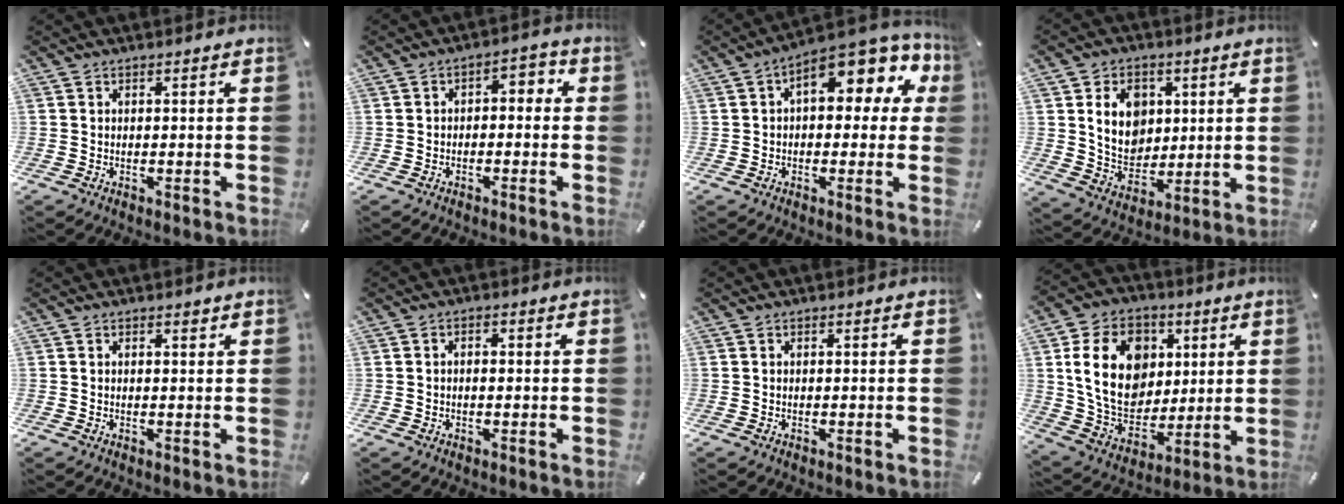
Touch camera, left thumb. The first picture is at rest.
{"total": 3.2, "force": [-2.1, 1.8, 1.6], "torque": [-0.031, 0.020, -0.044]}
{"total": 12.4, "force": [5.2, 6.2, 9.4], "torque": [-0.123, -0.040, 0.087]}
{"total": 11.2, "force": [2.9, 9.3, 5.4], "torque": [-0.087, -0.003, 0.056]}
{"total": 0.7, "force": [0.5, 0.3, 0.4], "torque": [0.000, -0.002, 0.008]}
{"total": 1.1, "force": [-0.2, 0.7, 0.9], "torque": [-0.016, 0.001, -0.005]}
{"total": 0.0}
{"total": 19.4, "force": [4.2, 15.2, 11.3], "torque": [-0.206, -0.002, 0.081]}